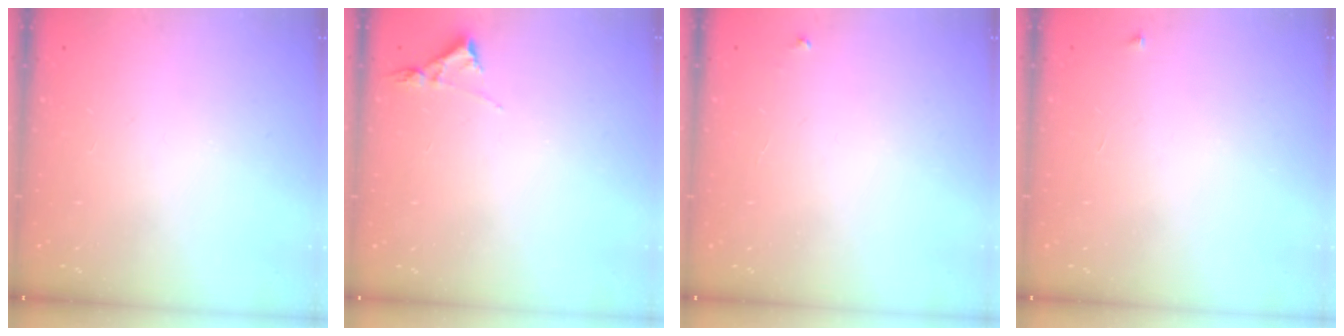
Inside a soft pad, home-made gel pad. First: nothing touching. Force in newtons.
{"total": 3.2, "press": 3.2, "slide": 0.5}
{"total": 2.2, "press": 2.2, "slide": 0.1}
{"total": 2.3, "press": 2.3, "slide": 0.3}